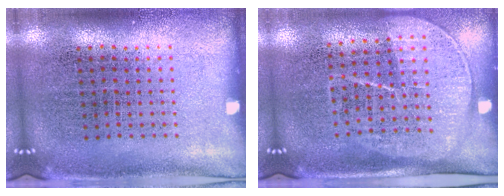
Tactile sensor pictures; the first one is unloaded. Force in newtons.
{"total": 1.6, "press": 1.3, "slide": 0.9}